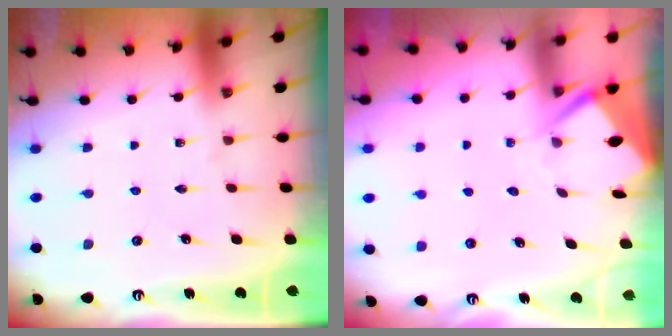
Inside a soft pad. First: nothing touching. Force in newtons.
{"total": 3.5, "press": 3.5, "slide": 0.3}